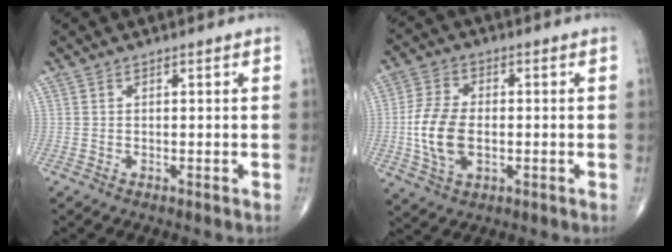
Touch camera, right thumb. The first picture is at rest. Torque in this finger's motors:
{"motor_torque": [-0.25, 0.77, 1.12, -0.07, 0.31]}